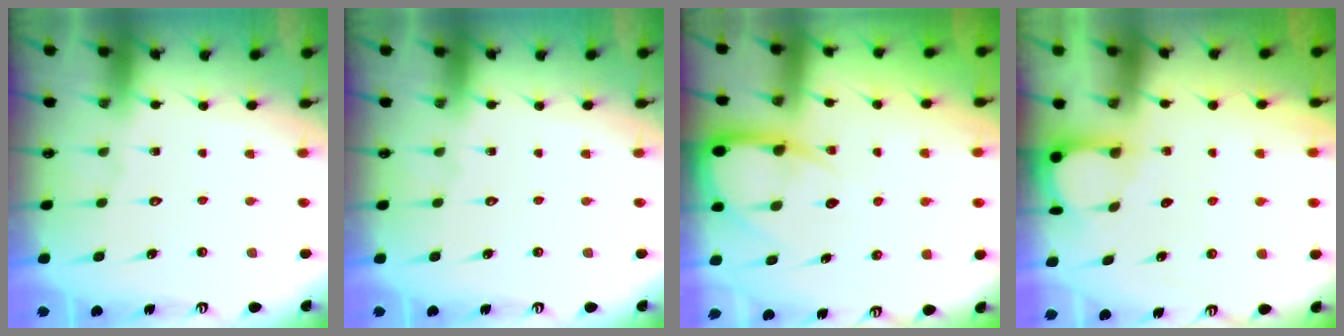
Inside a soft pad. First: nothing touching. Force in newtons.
{"total": 0.0}
{"total": 8.1, "press": 8.0, "slide": 1.1}
{"total": 3.1, "press": 3.1, "slide": 0.4}